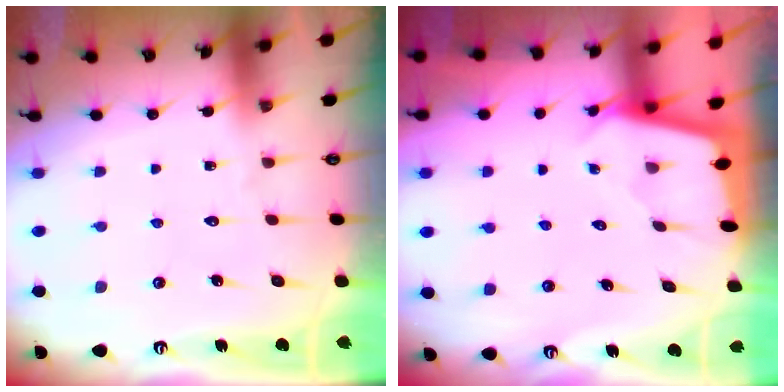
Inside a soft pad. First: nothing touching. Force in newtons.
{"total": 1.9, "press": 1.9, "slide": 0.2}